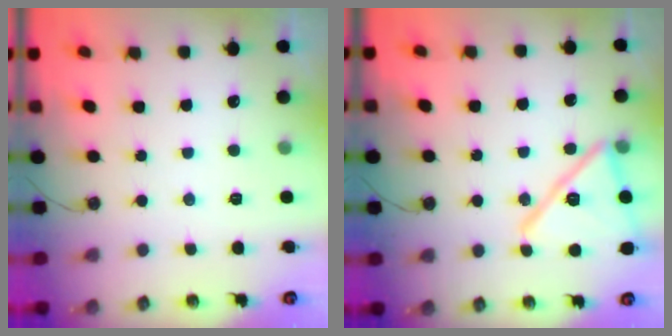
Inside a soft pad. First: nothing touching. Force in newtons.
{"total": 17.2, "press": 17.2, "slide": 0.4}